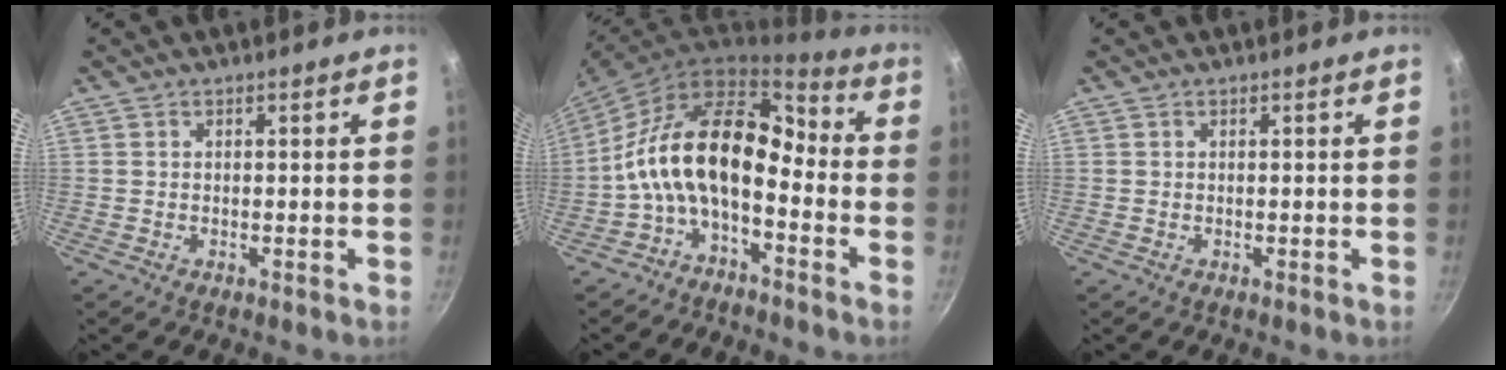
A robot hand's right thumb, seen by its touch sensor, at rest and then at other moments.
{"total": 15.4, "force": [-4.1, 8.7, 12.0], "torque": [-0.193, 0.069, -0.096]}
{"total": 0.0}